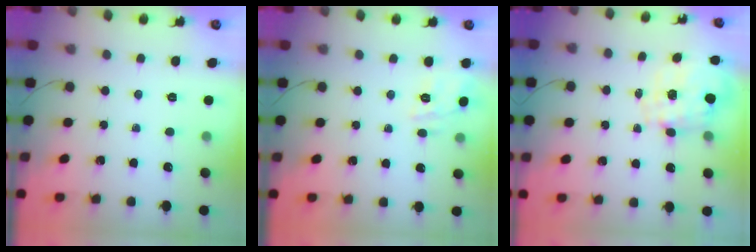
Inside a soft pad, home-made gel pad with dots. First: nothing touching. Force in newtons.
{"total": 4.7, "press": 4.5, "slide": 1.4}
{"total": 1.0, "press": 0.9, "slide": 0.5}